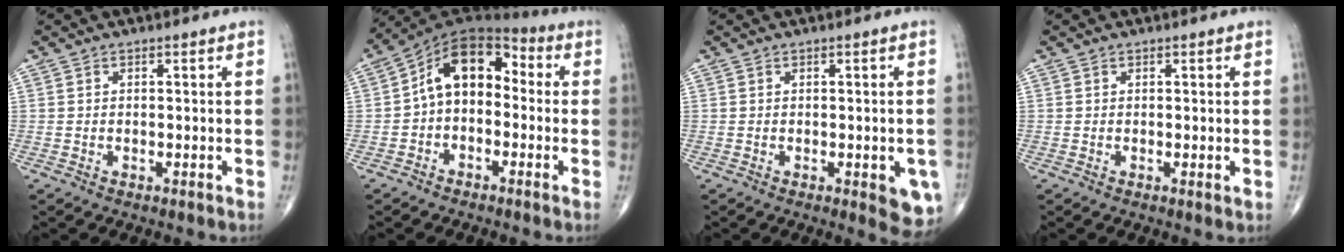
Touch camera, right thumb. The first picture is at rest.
{"total": 11.9, "force": [-0.1, 7.9, 8.9], "torque": [-0.113, 0.046, -0.021]}
{"total": 6.1, "force": [-1.8, 2.2, 5.4], "torque": [-0.046, -0.010, -0.015]}
{"total": 0.6, "force": [0.2, 0.2, 0.6], "torque": [-0.012, -0.003, 0.002]}